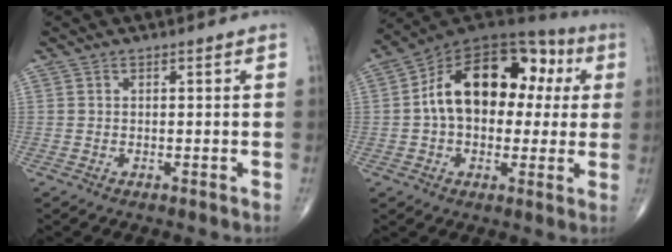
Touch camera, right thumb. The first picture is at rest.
{"total": 20.6, "force": [2.8, 13.0, 15.8], "torque": [-0.214, 0.042, 0.033]}